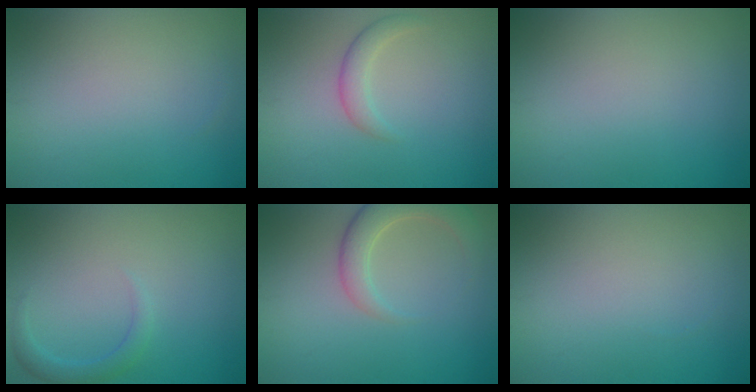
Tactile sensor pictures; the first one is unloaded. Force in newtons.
{"total": 2.5, "press": 2.5, "slide": 0.1}
{"total": 0.0}
{"total": 1.6, "press": 1.6, "slide": 0.1}
{"total": 4.1, "press": 4.0, "slide": 0.6}
{"total": 0.0}